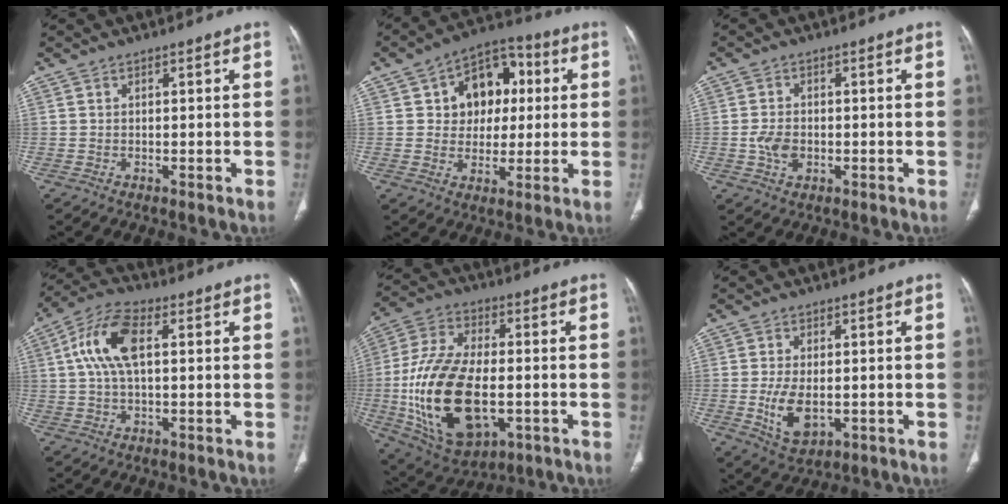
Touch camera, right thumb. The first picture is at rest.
{"total": 13.0, "force": [2.9, 9.8, 8.0], "torque": [-0.066, 0.012, 0.040]}
{"total": 5.1, "force": [-0.8, 3.6, 3.5], "torque": [-0.063, 0.001, -0.010]}
{"total": 10.6, "force": [2.0, 5.2, 9.1], "torque": [-0.190, 0.025, 0.034]}
{"total": 23.8, "force": [-4.1, 13.1, 19.5], "torque": [-0.378, 0.007, -0.051]}
{"total": 7.8, "force": [-1.2, 4.5, 6.2], "torque": [-0.113, -0.010, -0.010]}